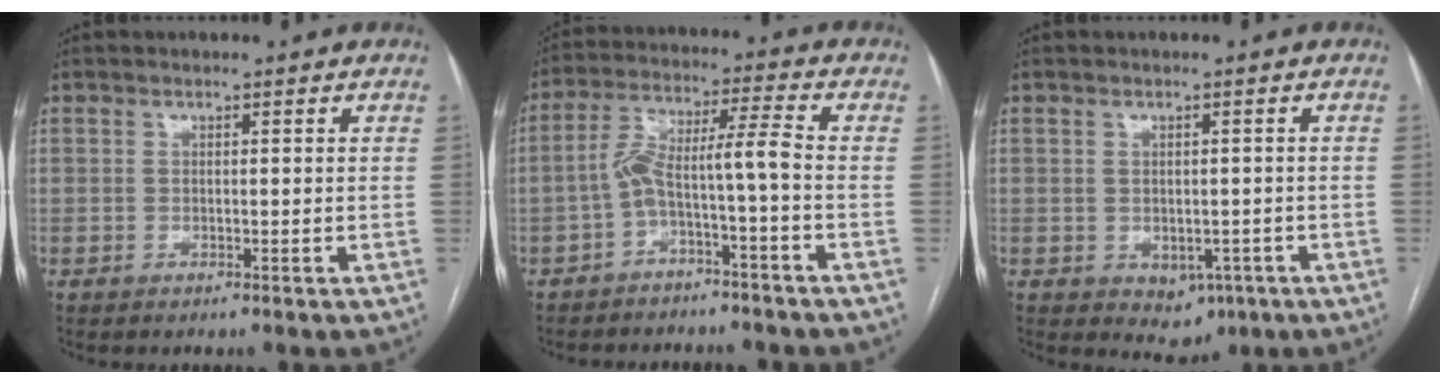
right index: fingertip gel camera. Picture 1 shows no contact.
{"total": 7.0, "force": [-2.8, -0.2, 6.4], "torque": [-0.118, 0.041, -0.048]}
{"total": 4.2, "force": [-1.5, 3.0, 2.4], "torque": [-0.025, 0.000, -0.005]}